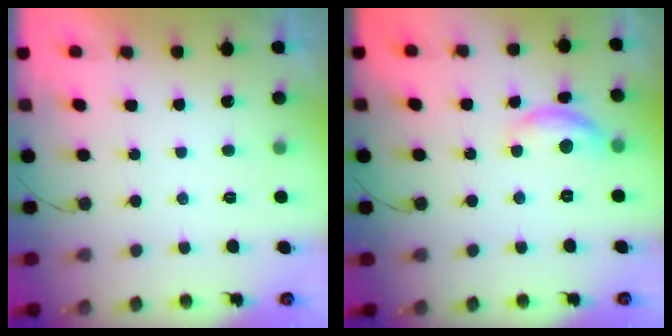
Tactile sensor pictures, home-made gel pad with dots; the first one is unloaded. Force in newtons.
{"total": 10.6, "press": 10.6, "slide": 0.6}